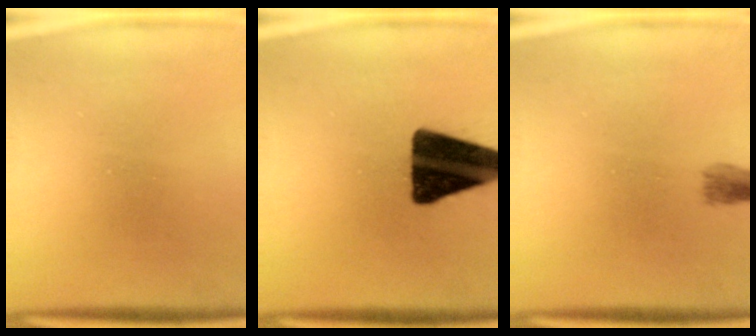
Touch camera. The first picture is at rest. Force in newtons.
{"total": 17.1}
{"total": 1.8}